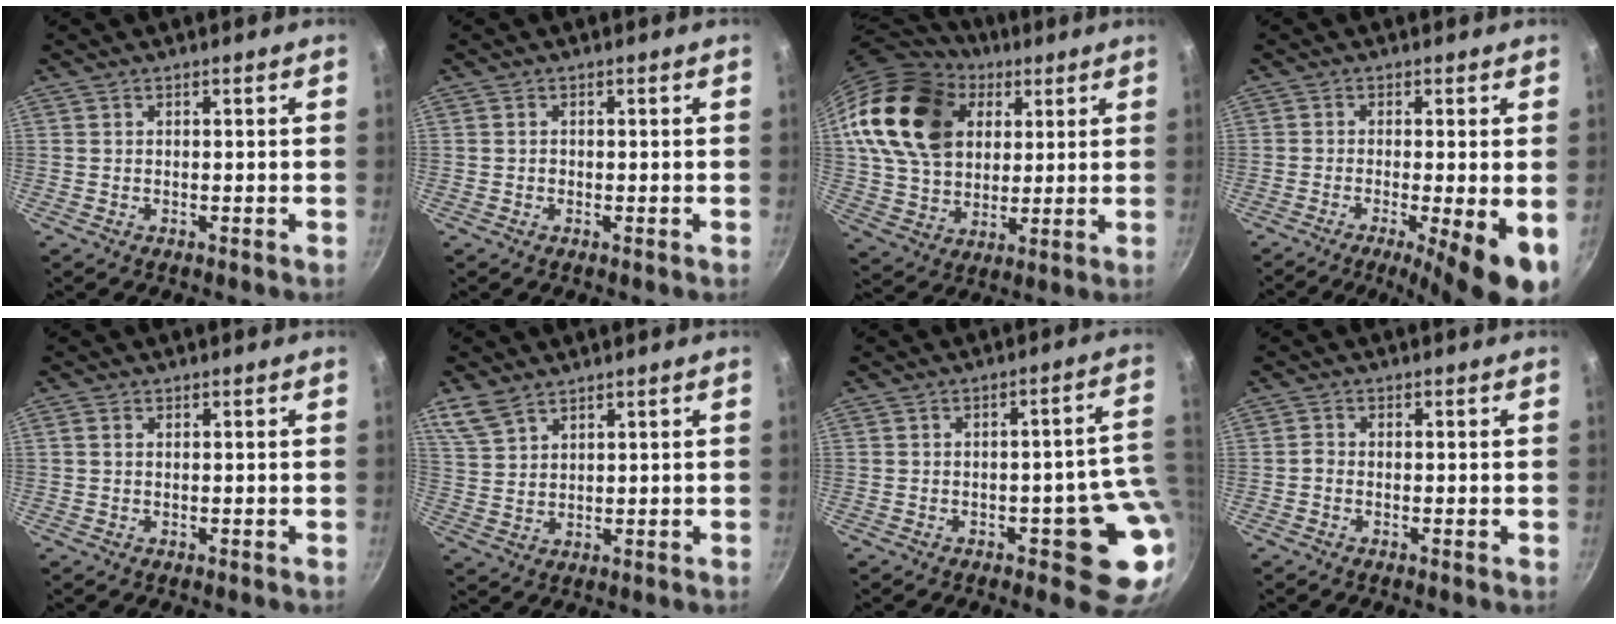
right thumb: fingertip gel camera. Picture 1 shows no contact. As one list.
[{"total": 0.6, "force": [0.0, 0.5, 0.2], "torque": [-0.002, 0.002, -0.001]}, {"total": 22.5, "force": [7.9, 16.2, 13.4], "torque": [-0.218, -0.004, 0.144]}, {"total": 10.7, "force": [-3.4, 2.1, 10.0], "torque": [-0.146, -0.006, -0.051]}, {"total": 1.2, "force": [0.3, 0.9, 0.7], "torque": [-0.014, 0.003, 0.004]}, {"total": 5.8, "force": [4.3, 2.8, 2.8], "torque": [-0.051, -0.011, 0.097]}, {"total": 11.3, "force": [-1.7, 5.3, 9.9], "torque": [-0.042, 0.019, -0.019]}, {"total": 1.2, "force": [-0.6, 0.6, 0.8], "torque": [-0.023, 0.006, -0.019]}]